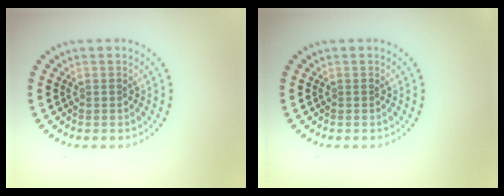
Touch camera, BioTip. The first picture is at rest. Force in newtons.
{"total": 0.0}